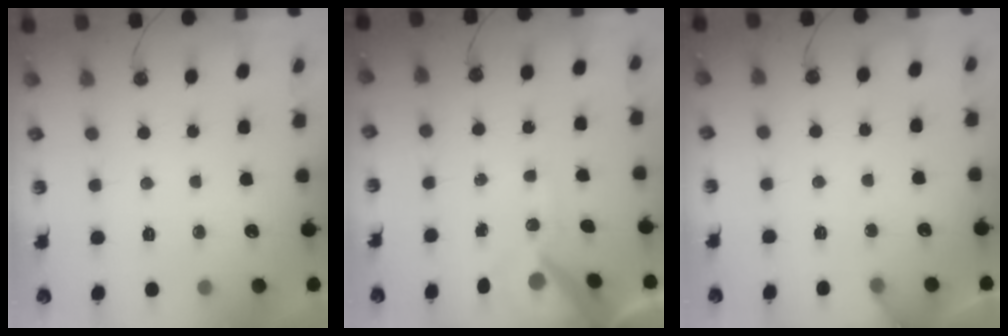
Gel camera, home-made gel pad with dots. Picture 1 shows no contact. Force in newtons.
{"total": 11.9, "press": 11.8, "slide": 1.7}
{"total": 4.2, "press": 4.2, "slide": 0.3}